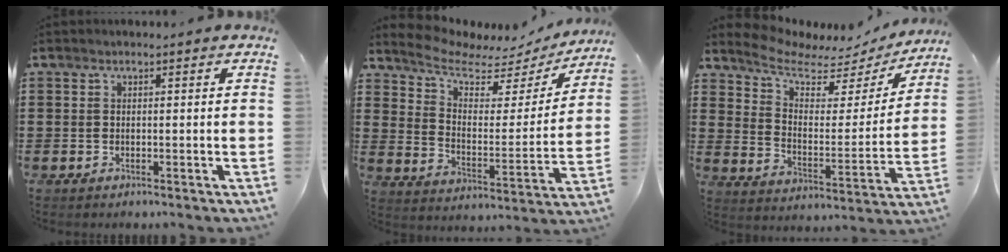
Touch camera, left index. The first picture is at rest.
{"total": 5.9, "force": [5.2, 2.0, 2.0], "torque": [-0.069, -0.034, 0.087]}
{"total": 6.0, "force": [5.3, 2.0, 1.8], "torque": [-0.068, -0.033, 0.089]}